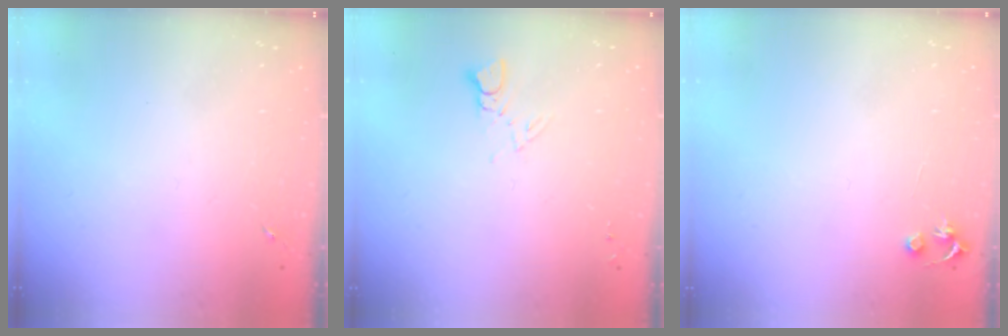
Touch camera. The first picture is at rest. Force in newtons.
{"total": 4.1, "press": 4.1, "slide": 0.4}
{"total": 3.5, "press": 3.5, "slide": 0.3}